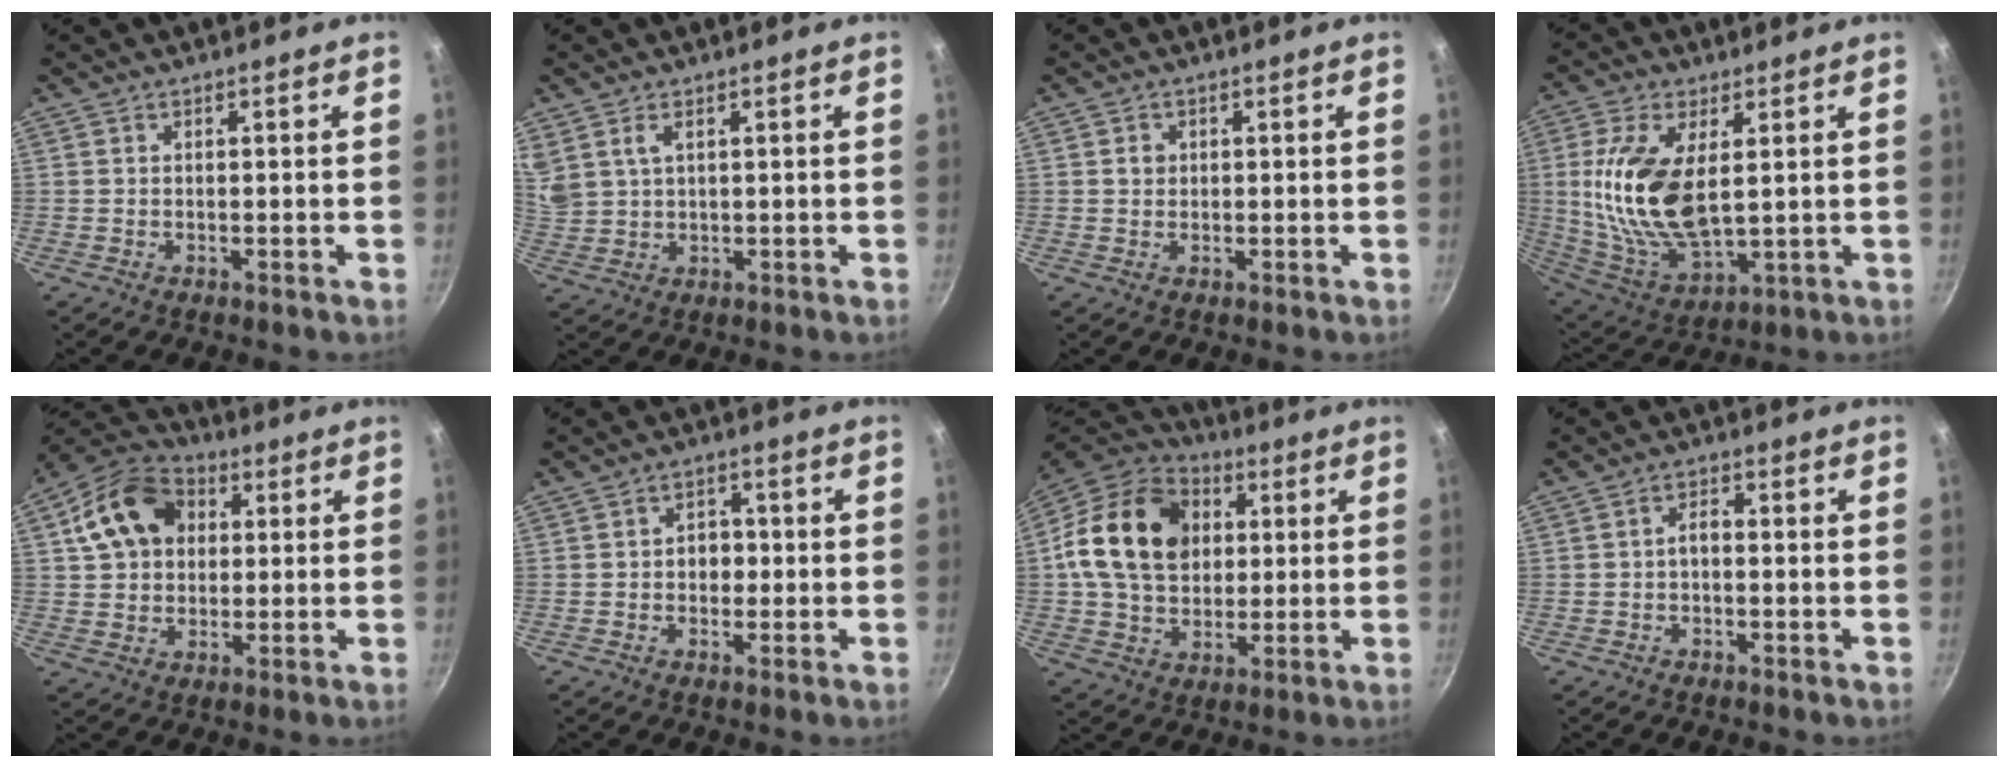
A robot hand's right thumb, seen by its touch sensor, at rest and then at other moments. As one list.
[{"total": 5.8, "force": [3.0, 3.5, 3.6], "torque": [-0.061, -0.008, 0.067]}, {"total": 1.7, "force": [0.3, 1.5, 0.6], "torque": [-0.005, 0.003, 0.003]}, {"total": 17.2, "force": [2.8, 8.5, 14.7], "torque": [-0.290, -0.021, 0.062]}, {"total": 14.6, "force": [3.6, 11.2, 8.6], "torque": [-0.127, 0.019, 0.047]}, {"total": 4.3, "force": [-0.2, 3.4, 2.6], "torque": [-0.012, 0.011, -0.006]}, {"total": 21.1, "force": [3.9, 15.9, 13.2], "torque": [-0.206, 0.016, 0.060]}, {"total": 2.5, "force": [-0.5, 1.5, 2.0], "torque": [-0.026, 0.016, -0.011]}]